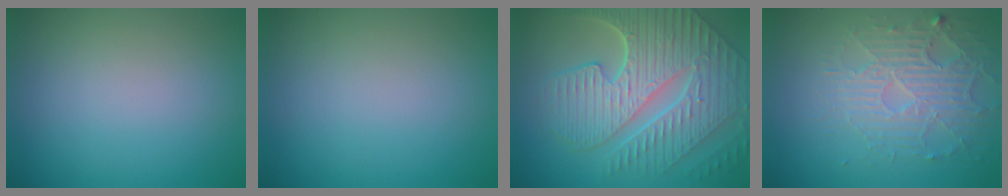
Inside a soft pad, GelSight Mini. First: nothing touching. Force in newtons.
{"total": 0.0}
{"total": 10.1, "press": 6.9, "slide": 7.4}
{"total": 3.9, "press": 3.4, "slide": 1.9}